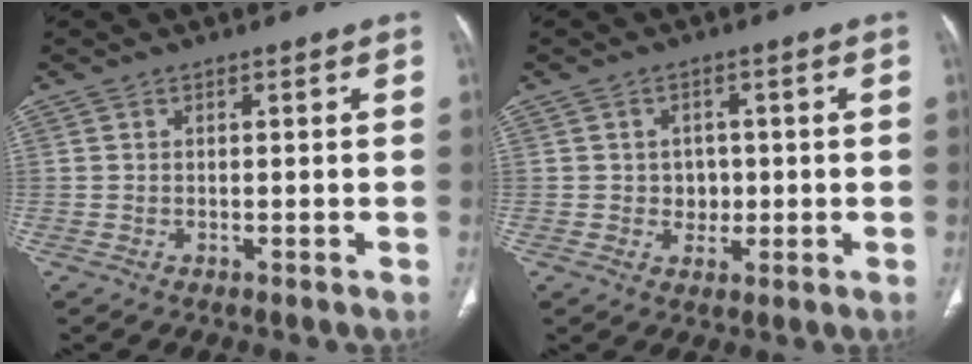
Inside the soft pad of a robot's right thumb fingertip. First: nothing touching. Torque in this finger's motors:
{"motor_torque": [-0.27, -0.27, -0.07, 0.07, -0.02]}